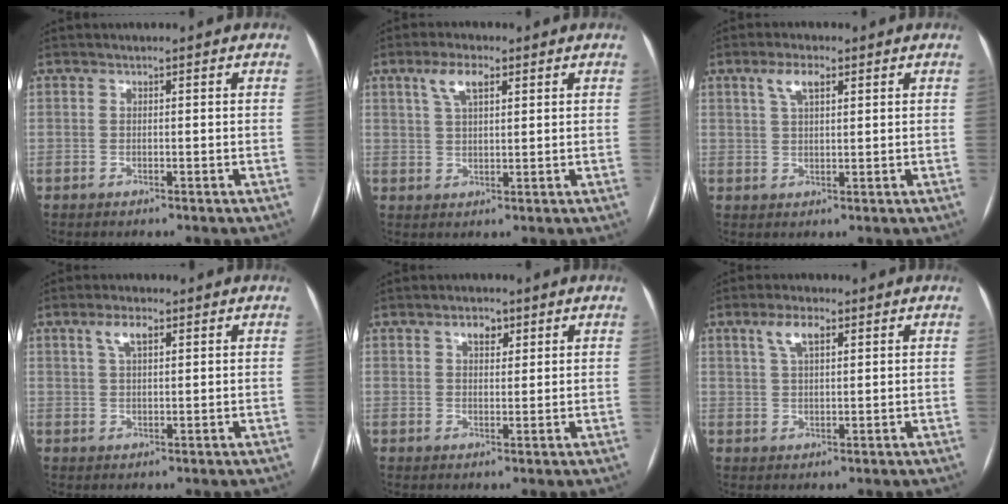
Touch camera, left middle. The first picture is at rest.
{"total": 4.8, "force": [2.5, 1.7, 3.8], "torque": [-0.080, 0.011, 0.050]}
{"total": 4.0, "force": [2.0, 1.4, 3.1], "torque": [-0.066, 0.010, 0.041]}
{"total": 3.5, "force": [1.8, 1.2, 2.8], "torque": [-0.058, 0.010, 0.036]}
{"total": 3.0, "force": [1.7, 1.7, 1.8], "torque": [-0.030, 0.007, 0.027]}
{"total": 4.4, "force": [2.3, 1.5, 3.4], "torque": [-0.073, 0.011, 0.046]}